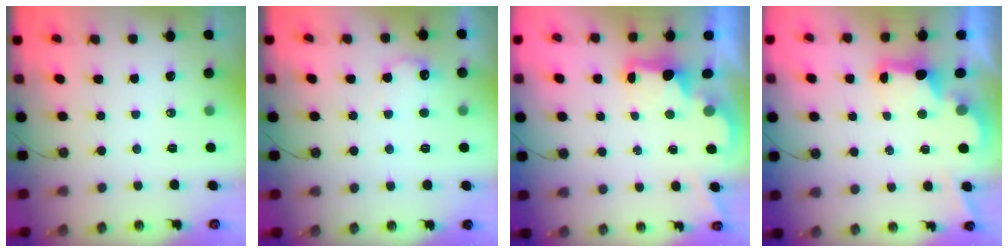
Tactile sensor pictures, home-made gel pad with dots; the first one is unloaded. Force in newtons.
{"total": 8.4, "press": 8.4, "slide": 0.5}
{"total": 2.1, "press": 1.9, "slide": 0.8}
{"total": 2.9, "press": 2.8, "slide": 0.9}